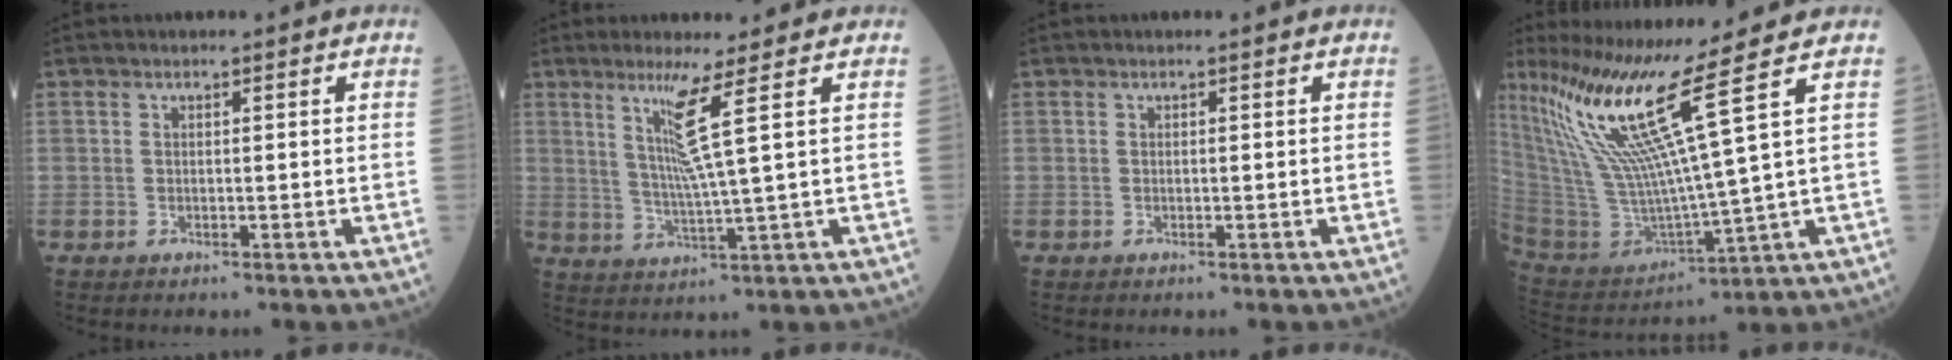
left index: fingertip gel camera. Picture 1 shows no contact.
{"total": 6.1, "force": [2.7, -2.0, 5.1], "torque": [-0.099, -0.018, 0.058]}
{"total": 0.0}
{"total": 15.9, "force": [9.0, -2.8, 12.8], "torque": [-0.245, -0.015, 0.173]}